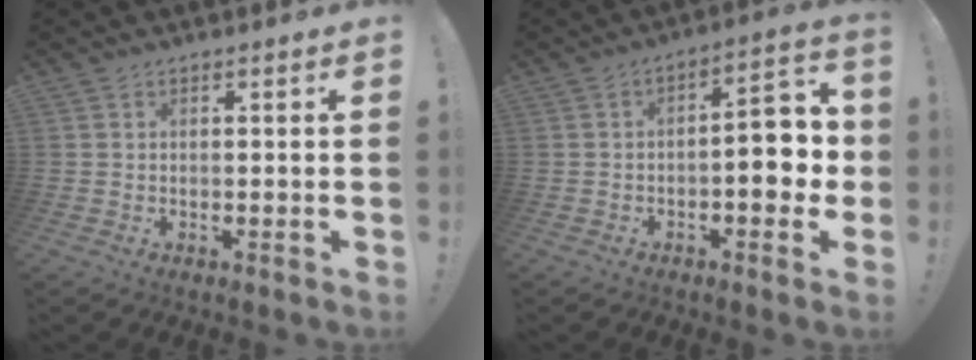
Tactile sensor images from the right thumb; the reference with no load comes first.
{"total": 11.8, "force": [-1.6, 5.1, 10.5], "torque": [-0.131, 0.014, -0.028]}